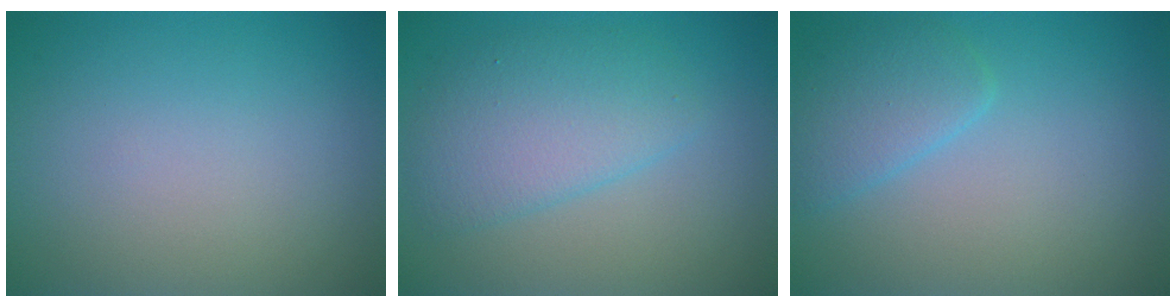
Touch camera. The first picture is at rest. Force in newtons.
{"total": 4.3, "press": 4.3, "slide": 0.1}
{"total": 2.8, "press": 2.8, "slide": 0.2}